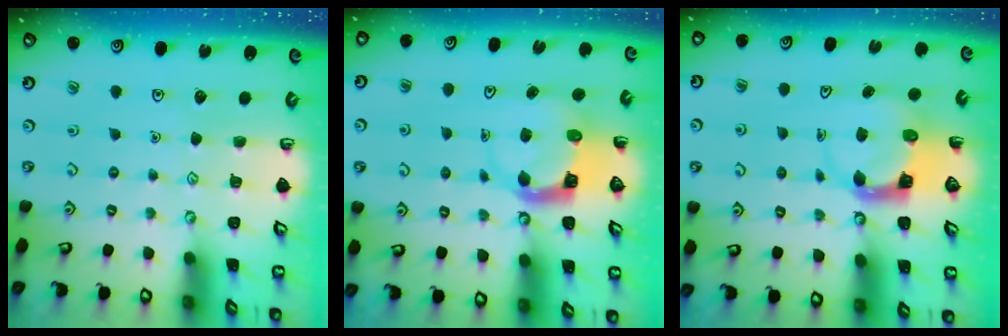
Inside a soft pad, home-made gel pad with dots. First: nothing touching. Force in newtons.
{"total": 4.0, "press": 4.0, "slide": 0.3}
{"total": 3.7, "press": 3.6, "slide": 0.5}